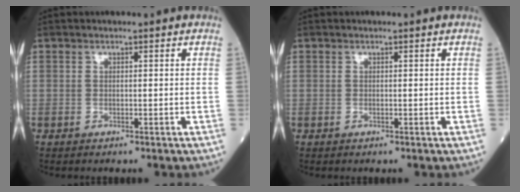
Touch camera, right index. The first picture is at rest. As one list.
[{"total": 0.0}]